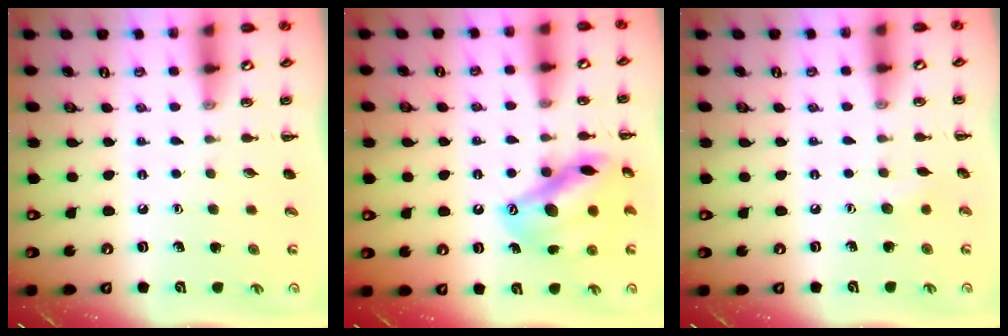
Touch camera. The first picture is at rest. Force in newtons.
{"total": 16.0, "press": 15.9, "slide": 2.0}
{"total": 3.9, "press": 3.7, "slide": 1.0}